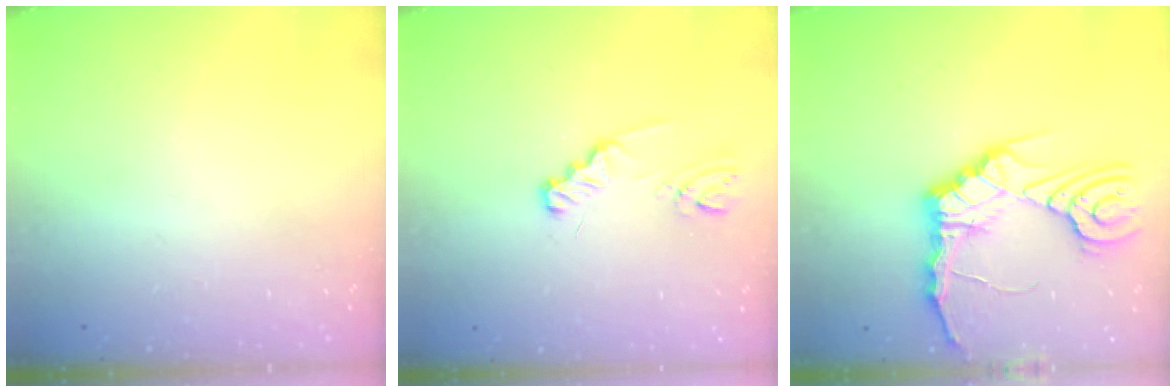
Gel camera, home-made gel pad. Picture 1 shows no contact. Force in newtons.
{"total": 2.4, "press": 2.4, "slide": 0.3}
{"total": 15.1, "press": 15.0, "slide": 1.8}